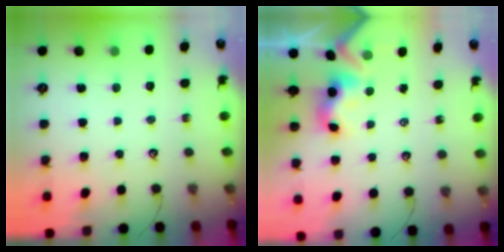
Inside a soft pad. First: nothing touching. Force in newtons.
{"total": 2.9, "press": 2.9, "slide": 0.6}